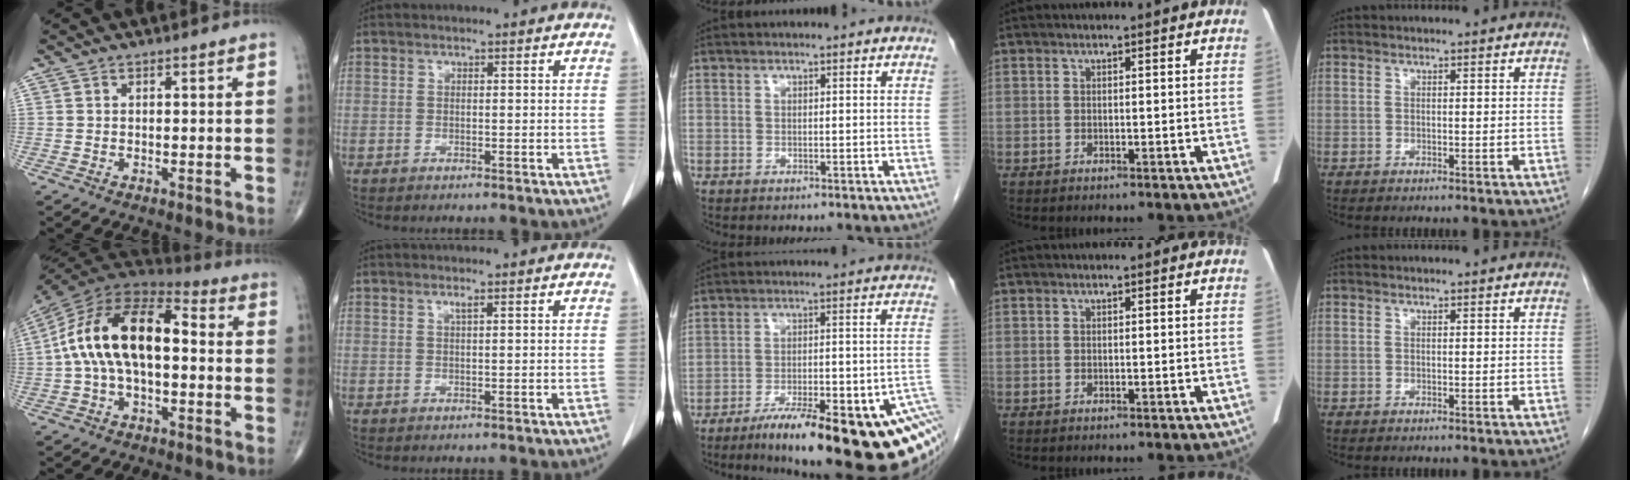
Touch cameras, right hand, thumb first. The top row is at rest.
{"thumb": {"total": 18.9, "force": [0.4, 10.0, 16.0], "torque": [-0.289, 0.046, -0.003]}, "index": {"total": 0.7, "force": [0.4, -0.2, 0.6], "torque": [-0.015, 0.001, 0.010]}, "middle": {"total": 21.7, "force": [-11.9, 3.8, 17.8], "torque": [-0.170, 0.015, -0.170]}}